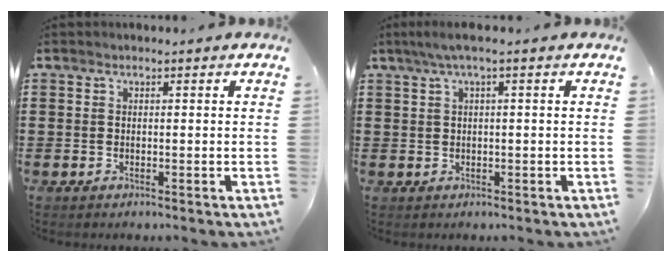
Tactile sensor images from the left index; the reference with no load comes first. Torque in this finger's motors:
{"motor_torque": [0.69, -0.36, 0.29, 0.08]}